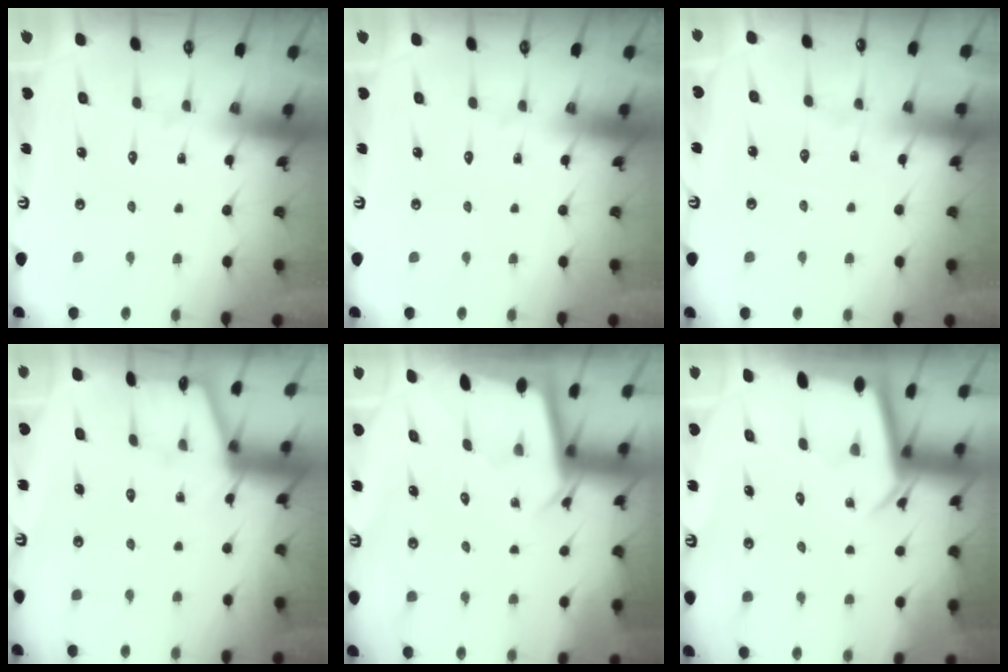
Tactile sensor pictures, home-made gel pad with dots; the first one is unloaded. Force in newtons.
{"total": 0.0}
{"total": 4.6, "press": 4.6, "slide": 0.5}
{"total": 2.1, "press": 2.1, "slide": 0.3}
{"total": 2.1, "press": 2.1, "slide": 0.0}
{"total": 2.8, "press": 2.8, "slide": 0.3}